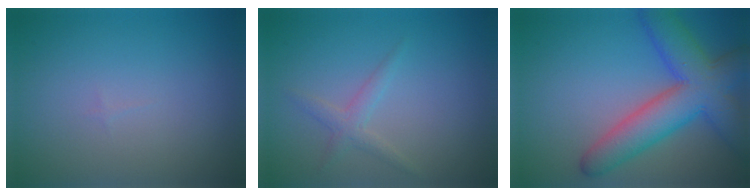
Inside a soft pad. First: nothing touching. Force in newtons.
{"total": 1.6, "press": 1.6, "slide": 0.0}
{"total": 8.6, "press": 8.6, "slide": 0.4}